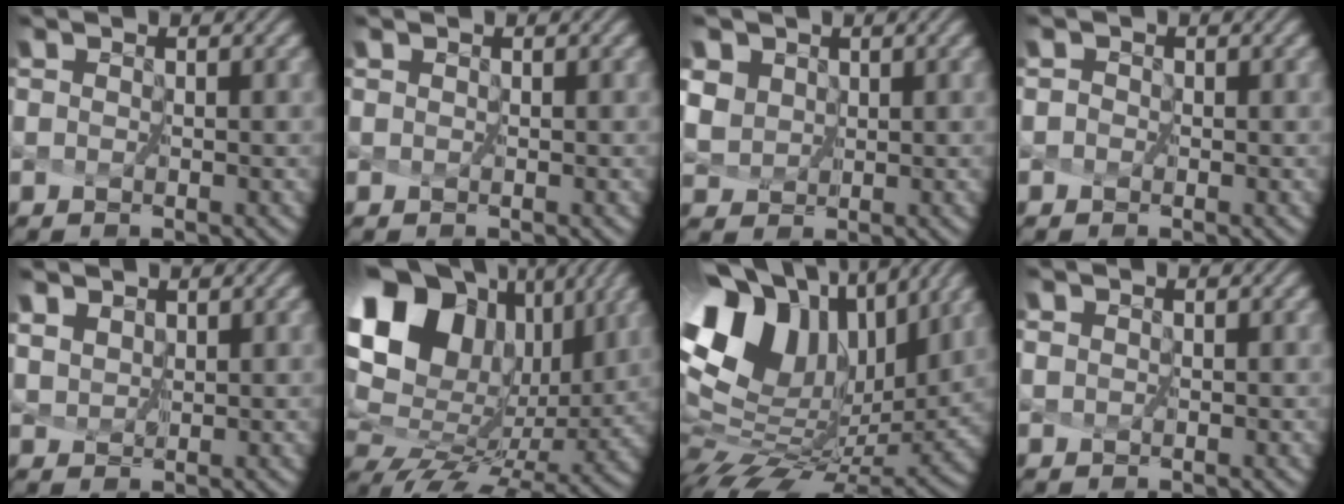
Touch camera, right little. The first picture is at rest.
{"total": 0.0}
{"total": 3.7, "force": [2.2, 2.8, 1.1], "torque": [-0.063, 0.002, 0.051]}
{"total": 0.6, "force": [-0.1, 0.6, 0.1], "torque": [0.014, 0.008, -0.012]}
{"total": 2.2, "force": [2.0, 0.8, 0.4], "torque": [-0.039, -0.004, 0.055]}
{"total": 17.5, "force": [5.9, 12.5, 10.8], "torque": [-0.220, 0.025, 0.137]}
{"total": 13.9, "force": [3.1, 9.5, 9.6], "torque": [-0.185, 0.002, 0.088]}
{"total": 0.8, "force": [0.5, 0.5, 0.4], "torque": [-0.008, 0.007, 0.003]}